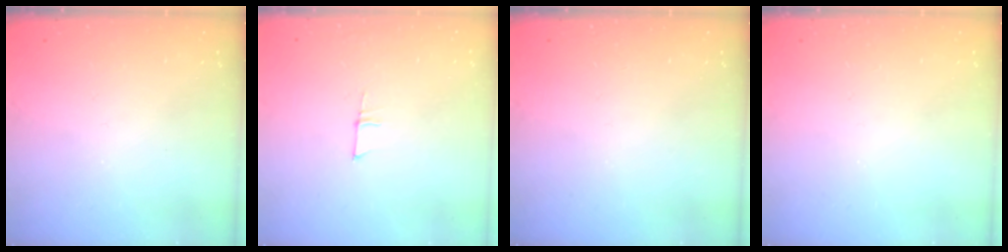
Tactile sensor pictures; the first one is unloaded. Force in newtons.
{"total": 4.8, "press": 4.8, "slide": 0.3}
{"total": 0.0}
{"total": 0.0}